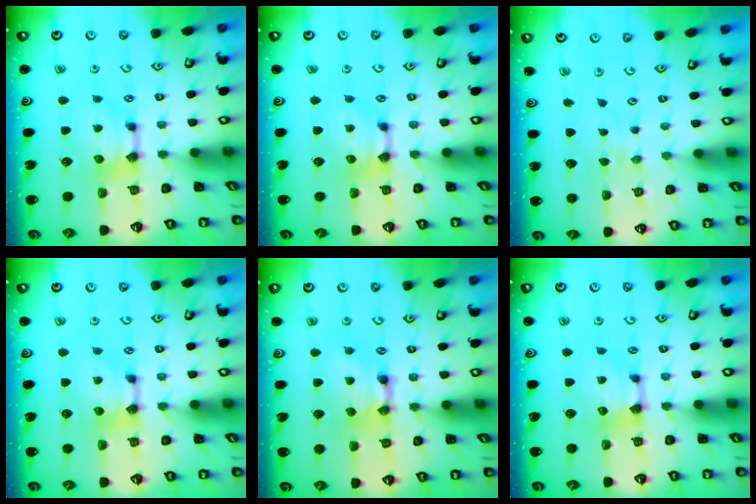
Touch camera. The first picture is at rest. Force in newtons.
{"total": 0.0}
{"total": 3.2, "press": 3.2, "slide": 0.1}
{"total": 0.0}
{"total": 2.1, "press": 2.1, "slide": 0.0}
{"total": 0.5, "press": 0.2, "slide": 0.5}